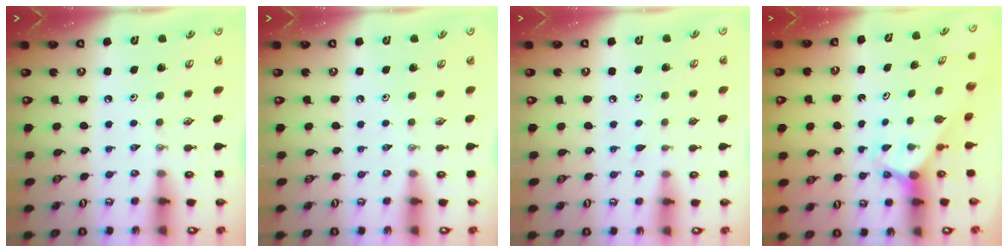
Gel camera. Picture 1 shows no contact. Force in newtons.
{"total": 0.0}
{"total": 3.3, "press": 3.2, "slide": 0.5}
{"total": 2.8, "press": 2.8, "slide": 0.2}